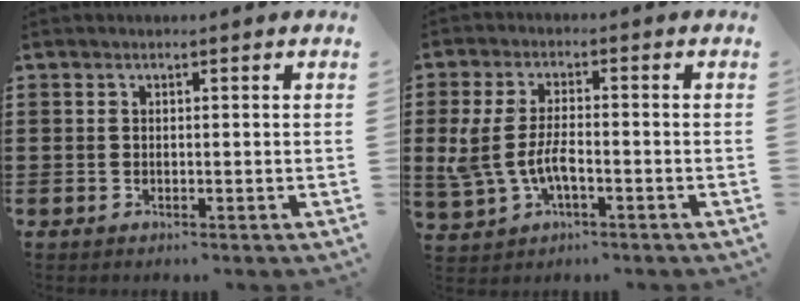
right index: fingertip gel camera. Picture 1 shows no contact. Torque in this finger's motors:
{"motor_torque": [0.11, -0.13, 0.20, 0.16]}